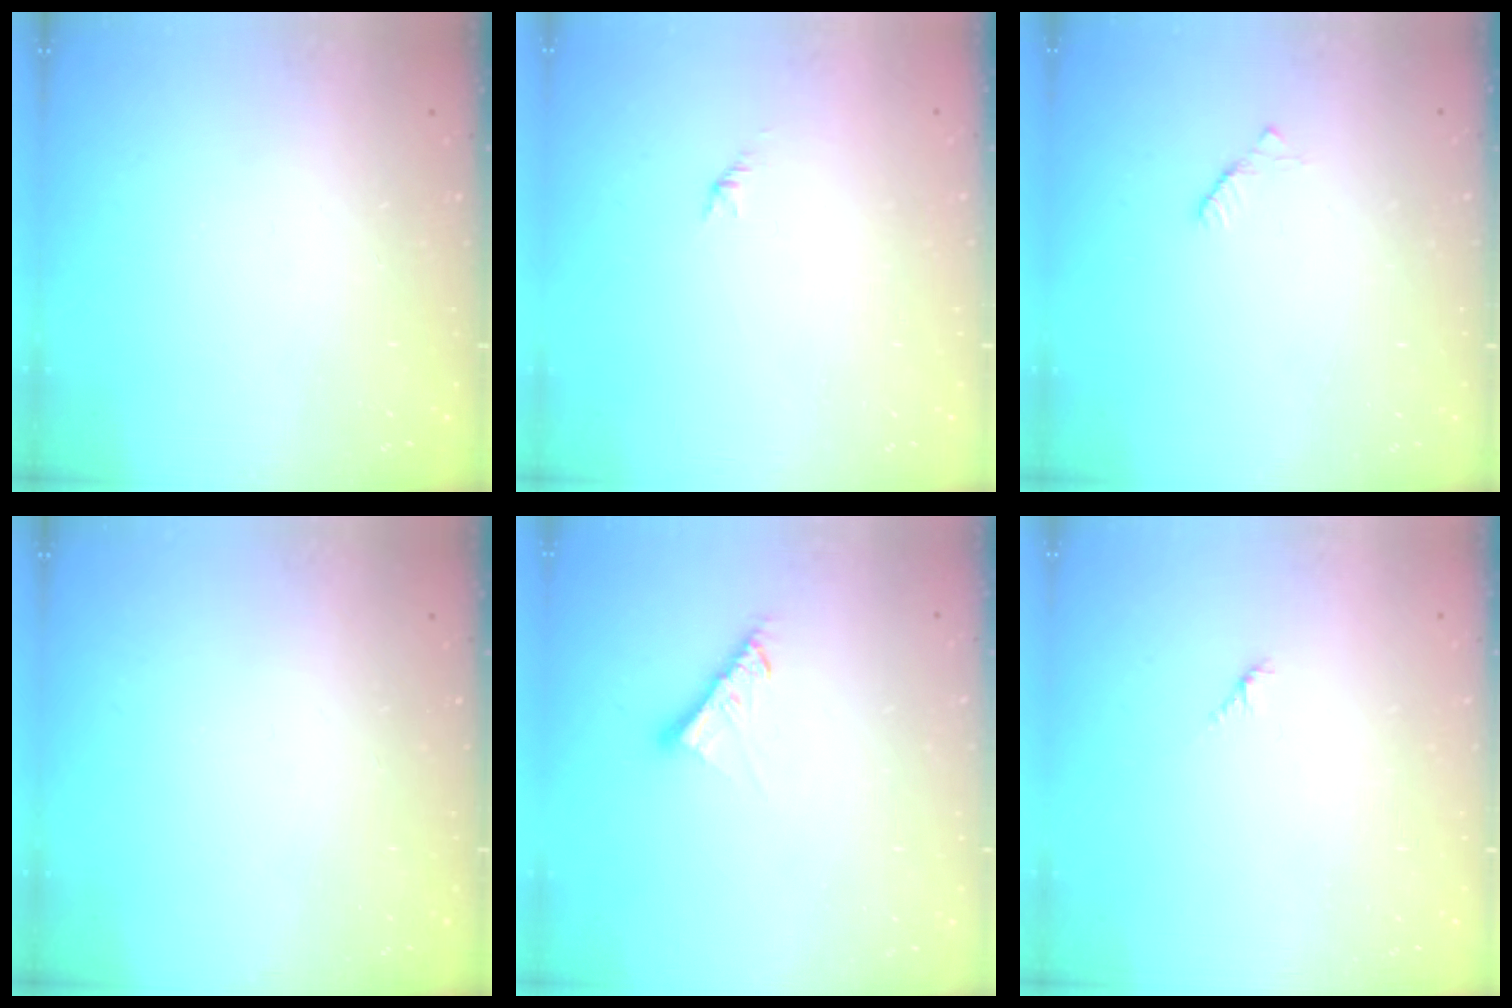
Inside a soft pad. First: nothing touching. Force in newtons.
{"total": 1.7, "press": 1.6, "slide": 0.7}
{"total": 2.2, "press": 2.2, "slide": 0.3}
{"total": 0.0}
{"total": 6.1, "press": 6.1, "slide": 0.4}
{"total": 1.7, "press": 1.6, "slide": 0.5}